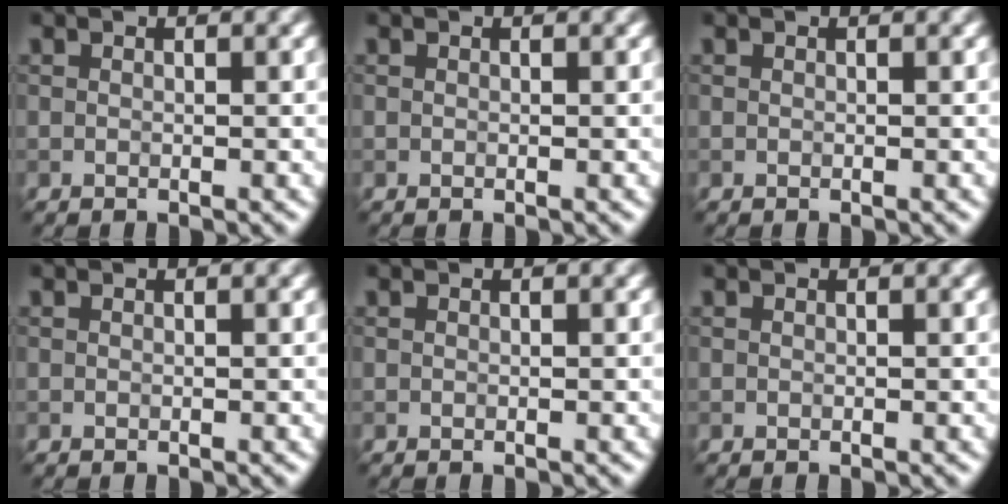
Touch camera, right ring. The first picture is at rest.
{"total": 0.0}
{"total": 0.0}
{"total": 0.0}
{"total": 0.0}
{"total": 0.0}